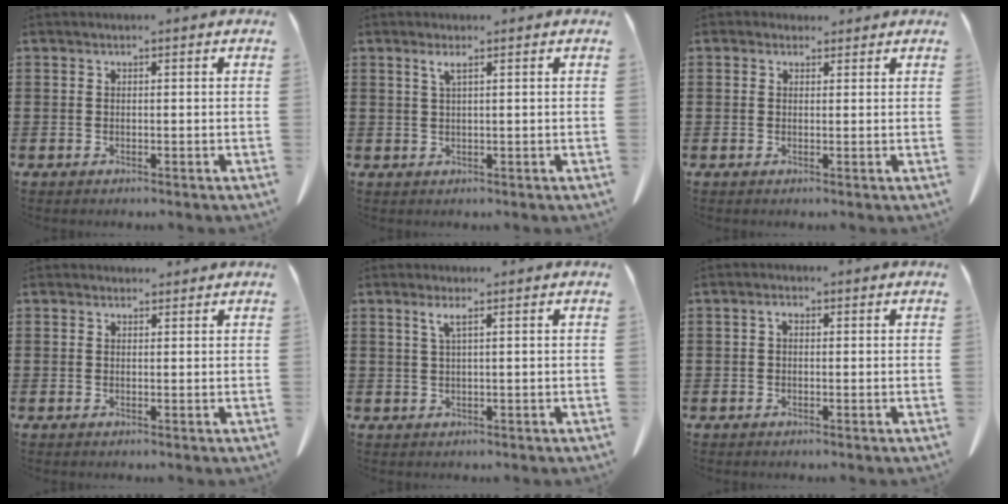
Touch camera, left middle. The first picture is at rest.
{"total": 1.6, "force": [0.8, 0.0, 1.4], "torque": [-0.030, 0.000, 0.014]}
{"total": 1.4, "force": [1.1, 0.9, 0.3], "torque": [-0.001, 0.003, 0.018]}
{"total": 1.1, "force": [0.9, 0.5, 0.1], "torque": [0.004, 0.000, 0.016]}
{"total": 1.8, "force": [0.8, -0.1, 1.6], "torque": [-0.035, -0.002, 0.014]}
{"total": 1.5, "force": [-0.1, 0.8, 1.2], "torque": [-0.026, 0.003, -0.002]}